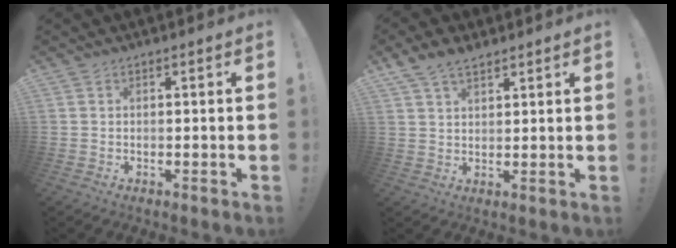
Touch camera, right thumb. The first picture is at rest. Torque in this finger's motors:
{"motor_torque": [-0.62, 1.47, 0.38, 0.26, 0.14]}